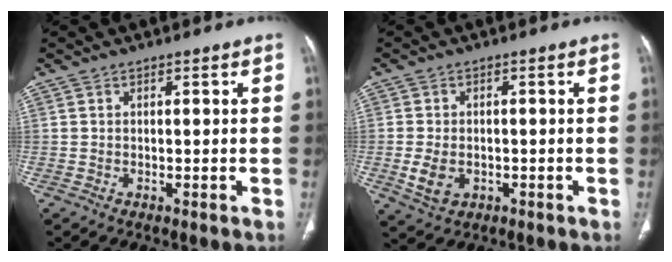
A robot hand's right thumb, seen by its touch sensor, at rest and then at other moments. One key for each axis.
{"total": 5.3, "fx": -1.3, "fy": 3.9, "fz": 3.5, "tx": -0.066, "ty": 0.002, "tz": -0.013}